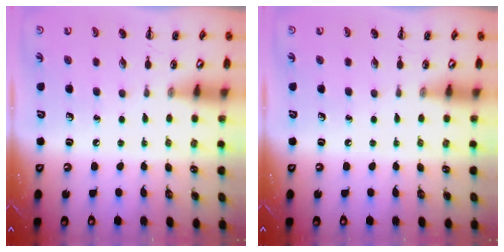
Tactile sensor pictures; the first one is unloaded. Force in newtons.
{"total": 0.0}